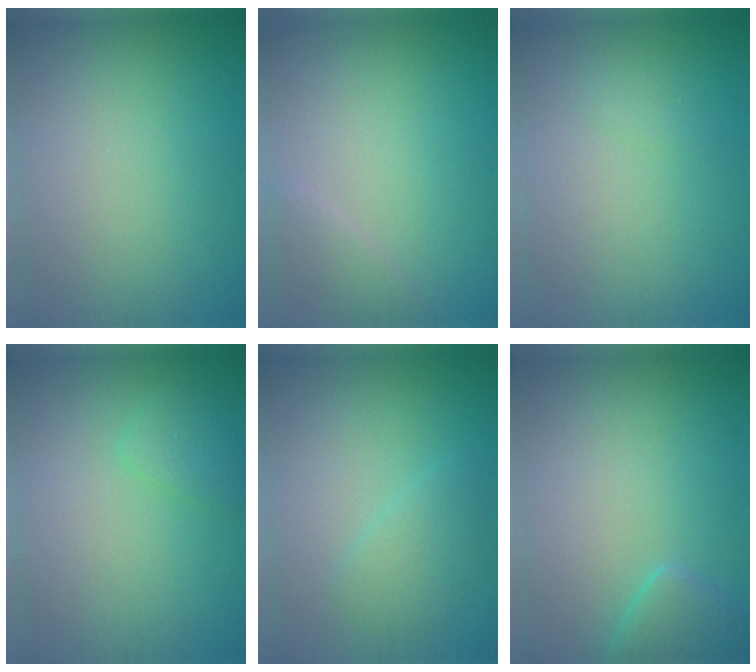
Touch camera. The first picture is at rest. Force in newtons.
{"total": 1.6, "press": 1.6, "slide": 0.1}
{"total": 0.6, "press": 0.6, "slide": 0.0}
{"total": 1.8, "press": 1.8, "slide": 0.1}
{"total": 2.3, "press": 2.3, "slide": 0.2}
{"total": 2.6, "press": 2.6, "slide": 0.2}